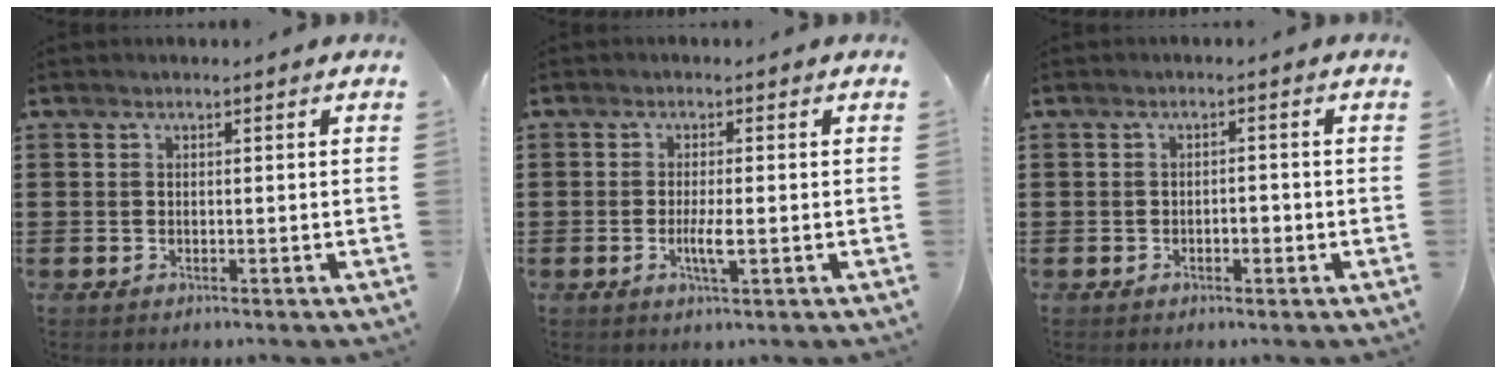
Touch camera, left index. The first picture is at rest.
{"total": 3.2, "force": [-0.6, 0.4, 3.1], "torque": [-0.060, -0.005, -0.013]}
{"total": 1.6, "force": [-0.6, 0.7, 1.3], "torque": [-0.028, 0.004, -0.014]}